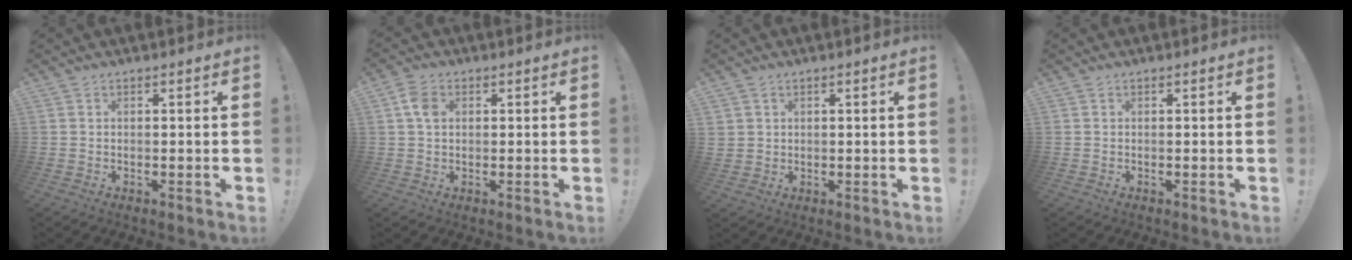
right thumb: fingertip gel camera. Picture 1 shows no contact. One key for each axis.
{"total": 5.2, "fx": 1.3, "fy": 3.5, "fz": 3.6, "tx": -0.064, "ty": 0.002, "tz": 0.024}
{"total": 3.1, "fx": 1.6, "fy": 2.6, "fz": 0.4, "tx": 0.001, "ty": -0.009, "tz": 0.030}
{"total": 0.0}